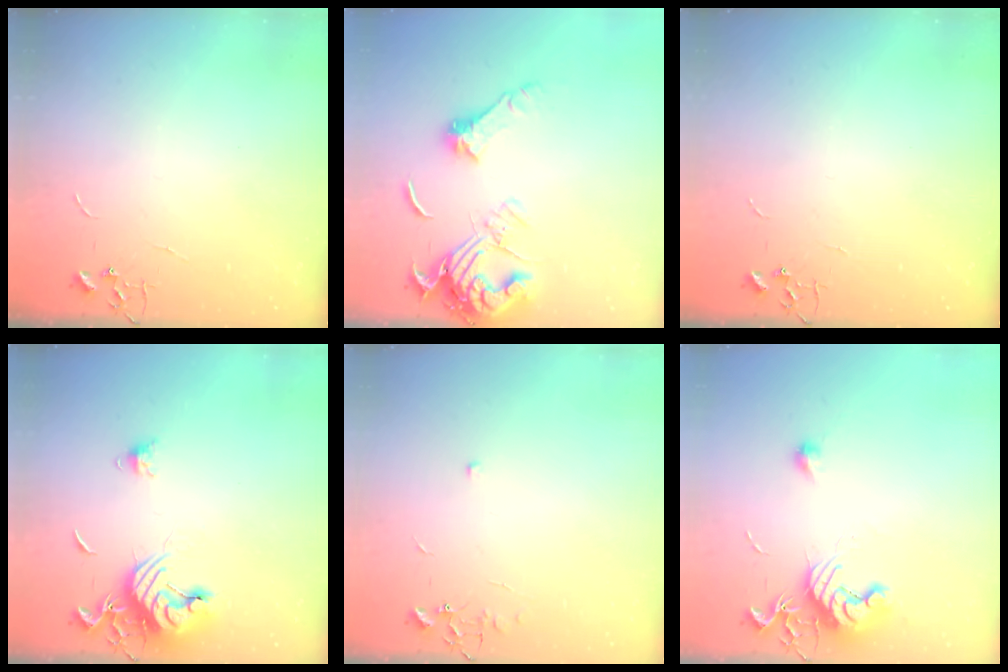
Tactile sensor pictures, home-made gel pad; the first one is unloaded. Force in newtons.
{"total": 14.2, "press": 14.1, "slide": 1.8}
{"total": 0.0}
{"total": 14.3, "press": 14.2, "slide": 1.4}
{"total": 5.2, "press": 5.1, "slide": 0.6}
{"total": 12.4, "press": 12.3, "slide": 1.0}